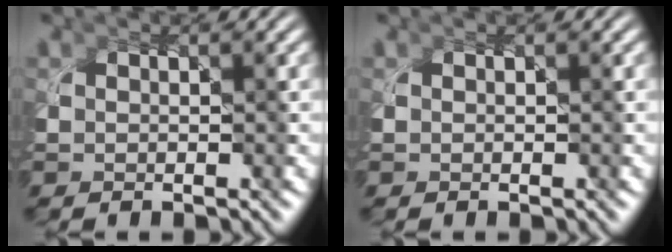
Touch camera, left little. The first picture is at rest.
{"total": 0.0}